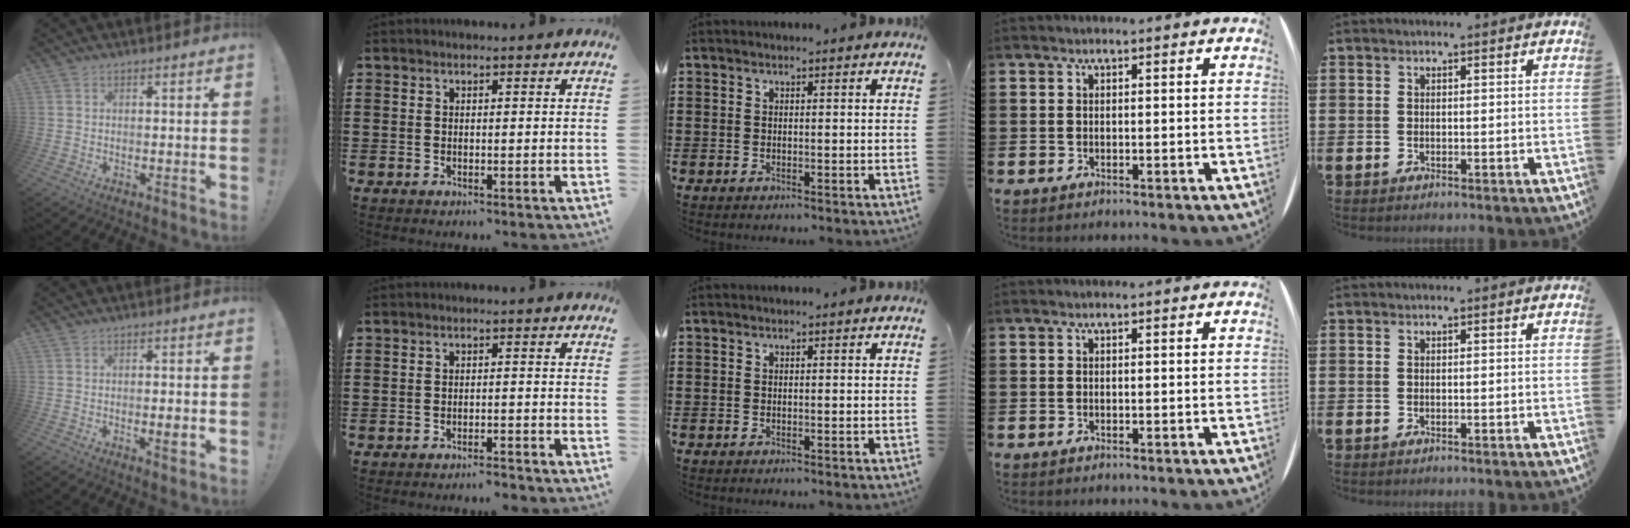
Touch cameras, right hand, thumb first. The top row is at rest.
{"thumb": {"total": 2.9, "force": [-0.9, 0.4, 2.8], "torque": [-0.038, 0.001, -0.016]}, "index": {"total": 1.9, "force": [-1.8, -0.1, 0.3], "torque": [-0.009, 0.000, -0.037]}}